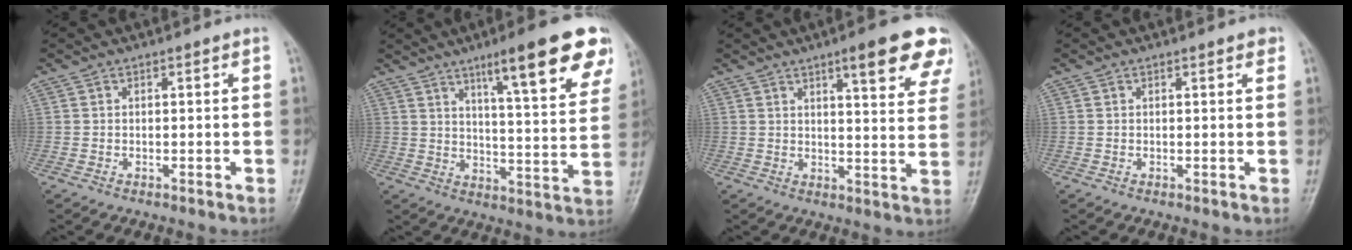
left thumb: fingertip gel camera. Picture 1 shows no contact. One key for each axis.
{"total": 17.9, "fx": 10.6, "fy": 3.2, "fz": 14.1, "tx": -0.163, "ty": -0.043, "tz": 0.151}
{"total": 13.6, "fx": 8.4, "fy": 3.2, "fz": 10.3, "tx": -0.099, "ty": -0.037, "tz": 0.098}
{"total": 1.5, "fx": 0.9, "fy": 0.6, "fz": 1.0, "tx": -0.009, "ty": -0.002, "tz": 0.008}